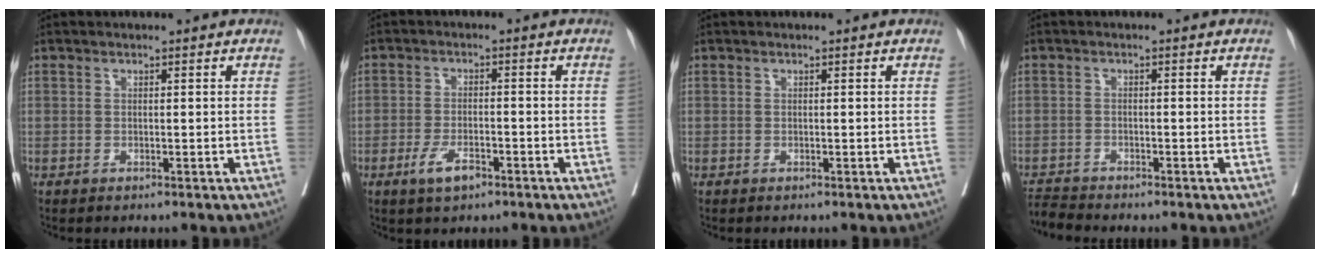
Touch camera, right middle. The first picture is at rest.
{"total": 4.3, "force": [-2.5, 1.5, 3.1], "torque": [-0.063, -0.002, -0.043]}
{"total": 0.0}
{"total": 2.6, "force": [-2.4, -0.8, -0.4], "torque": [0.003, -0.018, -0.046]}